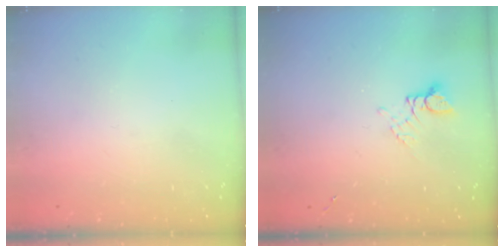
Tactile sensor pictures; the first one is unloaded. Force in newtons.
{"total": 3.8, "press": 3.7, "slide": 0.4}